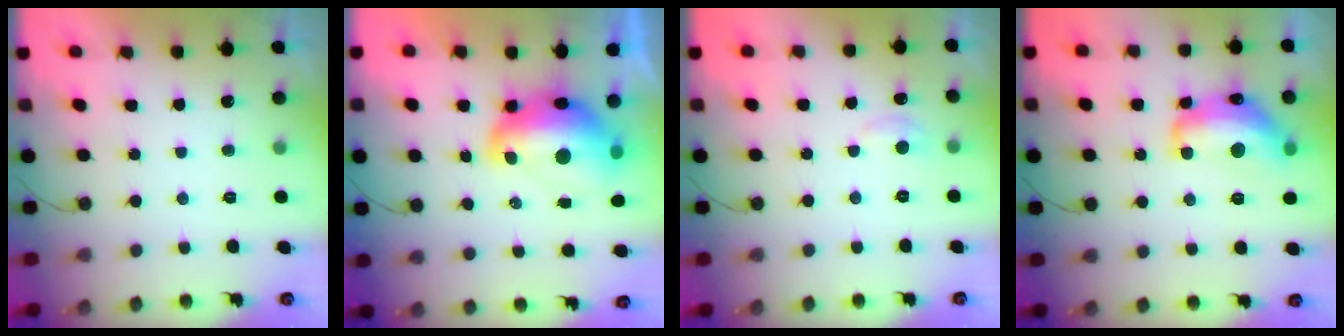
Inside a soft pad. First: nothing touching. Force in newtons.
{"total": 15.1, "press": 15.0, "slide": 1.1}
{"total": 3.8, "press": 3.8, "slide": 0.5}
{"total": 14.9, "press": 14.8, "slide": 0.9}